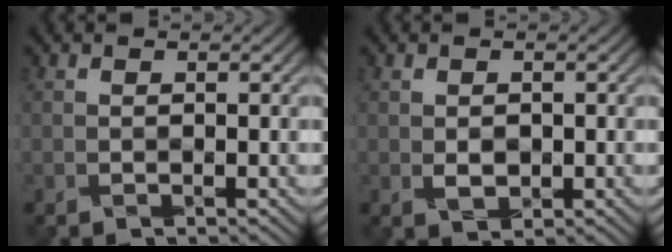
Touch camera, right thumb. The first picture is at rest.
{"total": 1.4, "force": [0.0, 1.2, 0.8], "torque": [-0.015, -0.006, 0.008]}